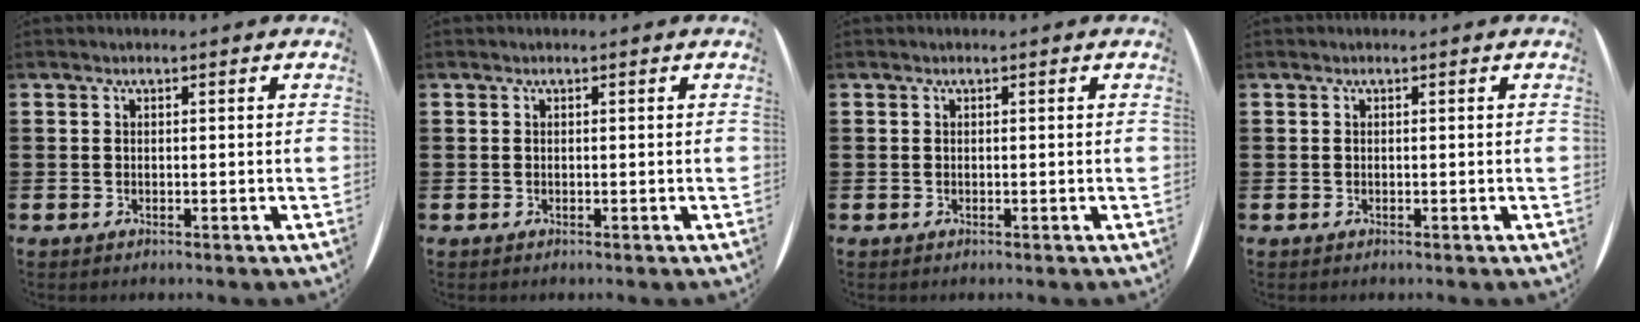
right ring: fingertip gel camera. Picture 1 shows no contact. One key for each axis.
{"total": 0.0}
{"total": 0.0}
{"total": 0.0}